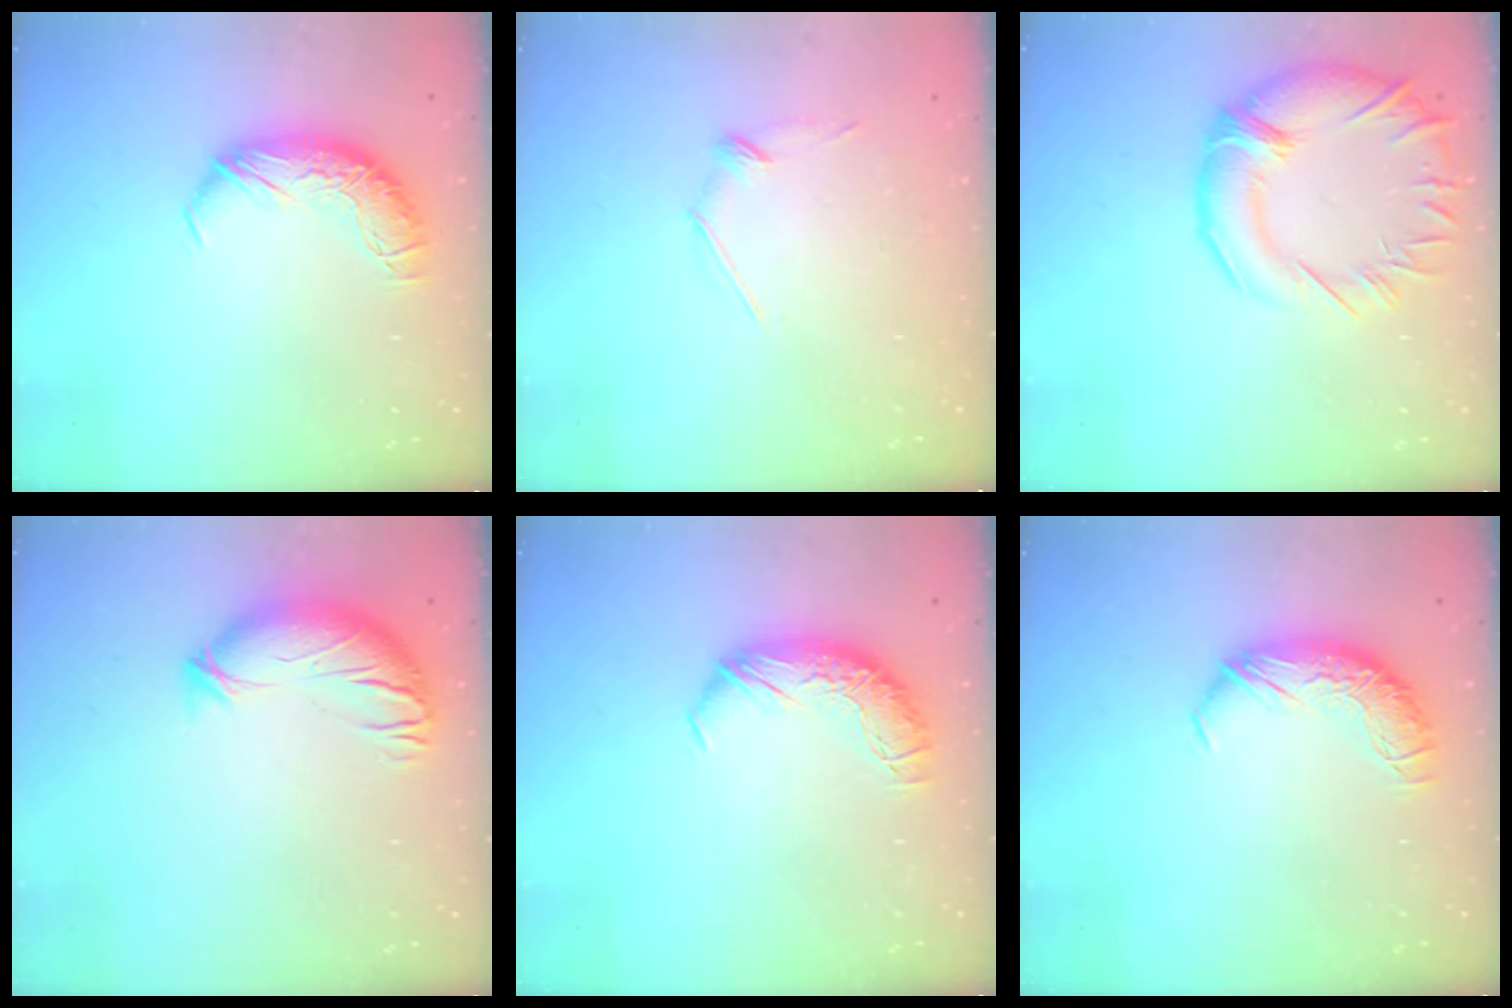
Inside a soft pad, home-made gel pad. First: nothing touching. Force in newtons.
{"total": 5.8, "press": 5.6, "slide": 1.3}
{"total": 7.7, "press": 6.9, "slide": 3.4}
{"total": 3.5, "press": 2.6, "slide": 2.4}
{"total": 0.0}
{"total": 0.0}